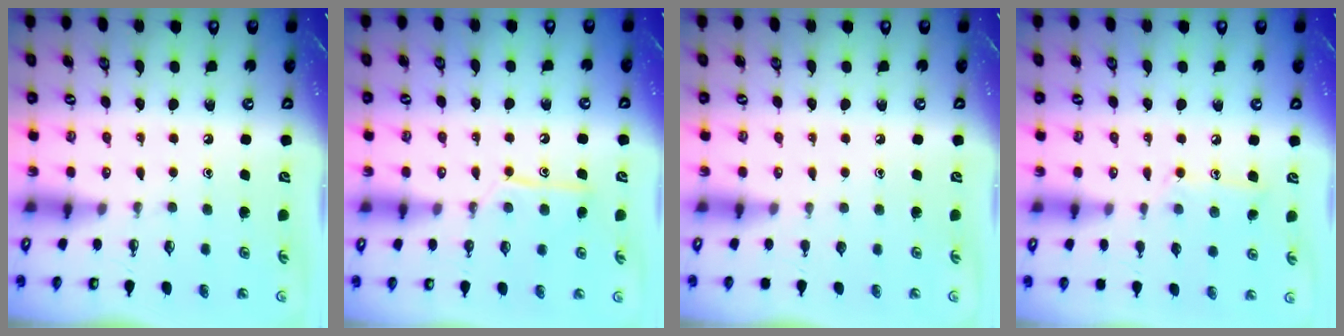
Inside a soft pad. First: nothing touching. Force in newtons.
{"total": 10.9, "press": 10.9, "slide": 0.9}
{"total": 0.0}
{"total": 8.7, "press": 8.6, "slide": 0.6}